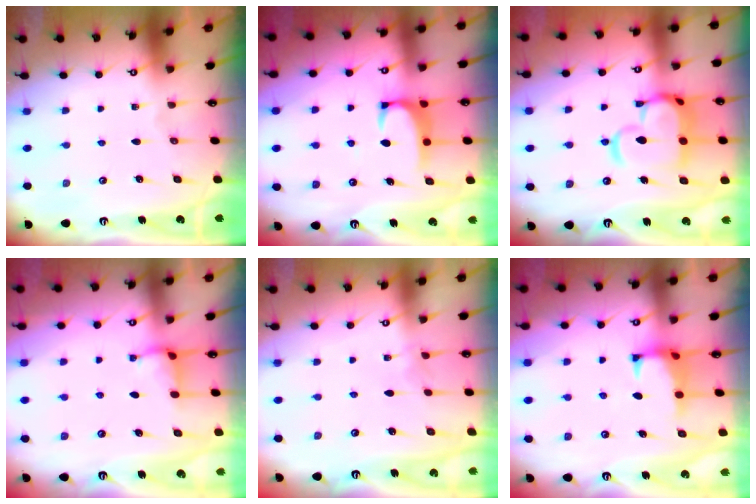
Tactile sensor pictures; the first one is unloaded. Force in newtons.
{"total": 2.0, "press": 2.0, "slide": 0.3}
{"total": 11.3, "press": 11.2, "slide": 1.3}
{"total": 3.5, "press": 3.5, "slide": 0.2}
{"total": 2.7, "press": 2.7, "slide": 0.3}
{"total": 1.6, "press": 1.5, "slide": 0.6}